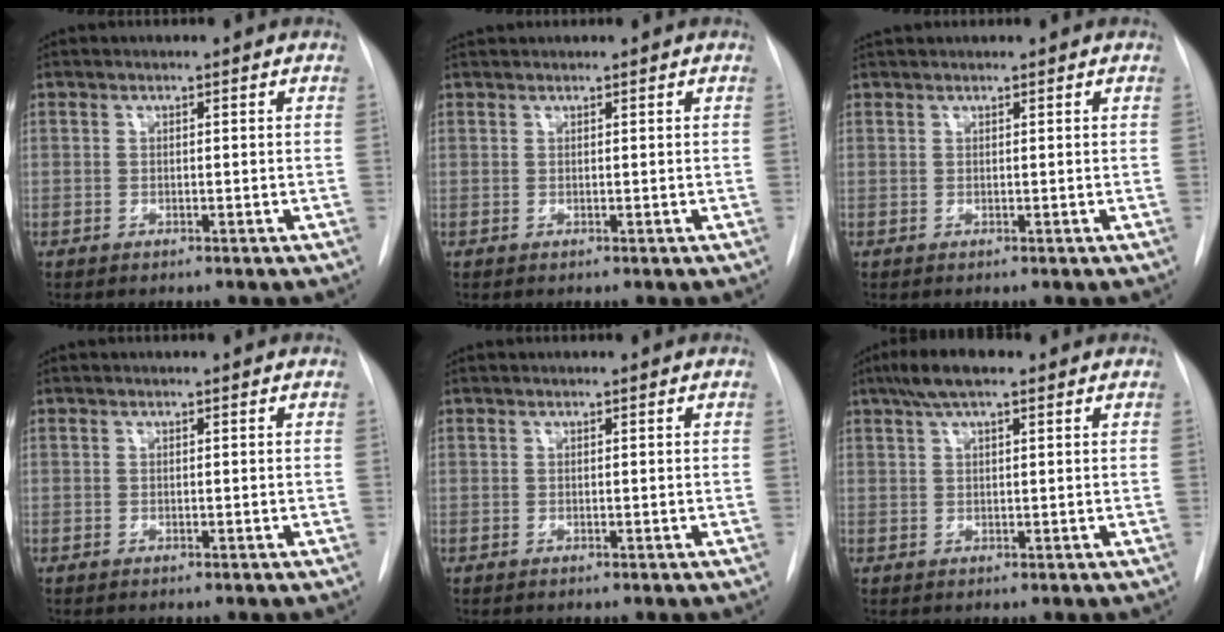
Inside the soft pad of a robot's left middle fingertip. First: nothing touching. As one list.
[{"total": 1.4, "force": [1.4, 0.1, 0.3], "torque": [-0.007, 0.024, 0.028]}, {"total": 2.0, "force": [1.9, 0.2, 0.7], "torque": [-0.009, 0.028, 0.034]}, {"total": 0.0}, {"total": 0.0}, {"total": 5.5, "force": [3.6, 1.2, 4.0], "torque": [-0.079, 0.022, 0.061]}]